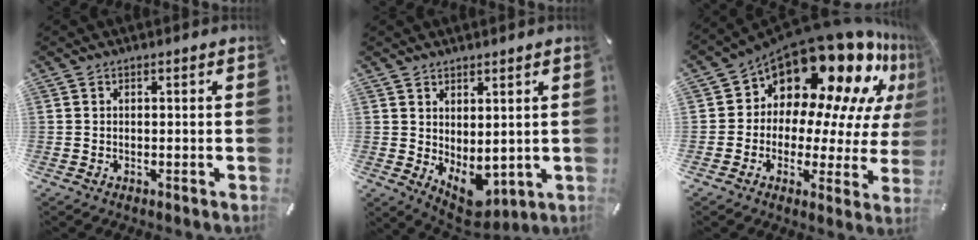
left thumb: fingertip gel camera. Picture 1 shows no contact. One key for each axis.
{"total": 4.6, "fx": 0.8, "fy": 3.7, "fz": 2.6, "tx": -0.030, "ty": -0.016, "tz": 0.019}
{"total": 18.8, "fx": 14.0, "fy": 9.0, "fz": 8.8, "tx": -0.151, "ty": -0.133, "tz": 0.244}